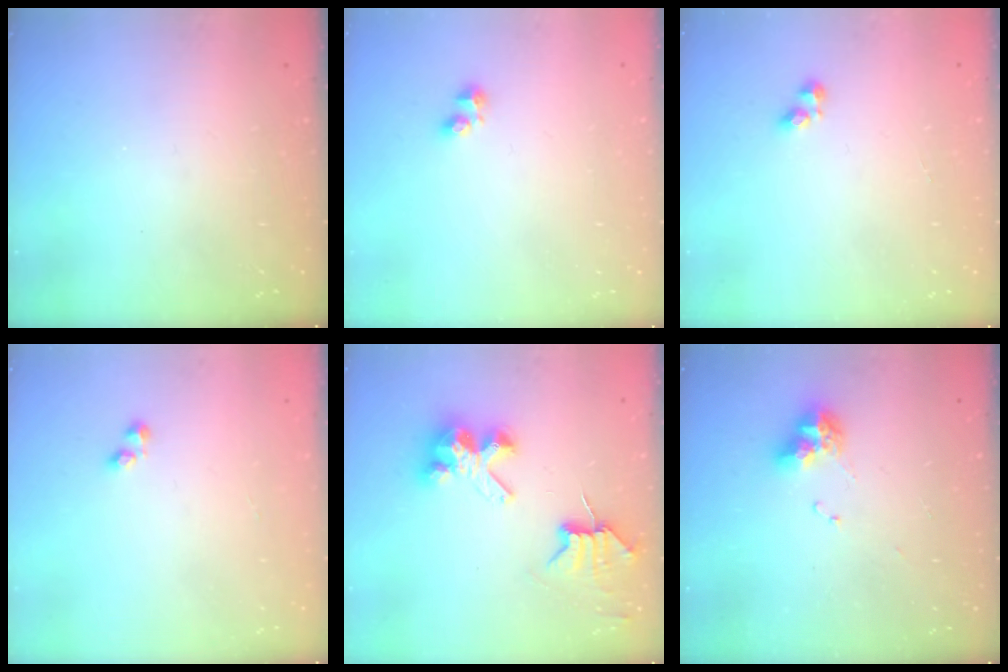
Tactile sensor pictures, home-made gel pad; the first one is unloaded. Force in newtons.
{"total": 2.2, "press": 2.2, "slide": 0.5}
{"total": 3.0, "press": 2.9, "slide": 0.6}
{"total": 1.6, "press": 1.5, "slide": 0.4}
{"total": 7.7, "press": 7.7, "slide": 0.7}
{"total": 9.0, "press": 8.9, "slide": 0.9}